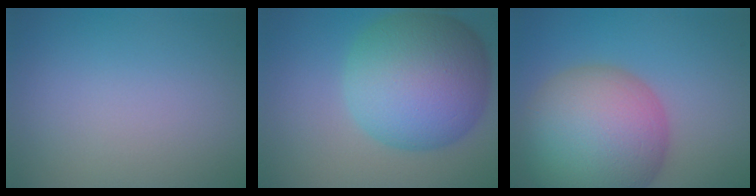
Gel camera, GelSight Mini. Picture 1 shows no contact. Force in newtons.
{"total": 12.1, "press": 12.1, "slide": 0.1}
{"total": 13.3, "press": 13.2, "slide": 0.9}